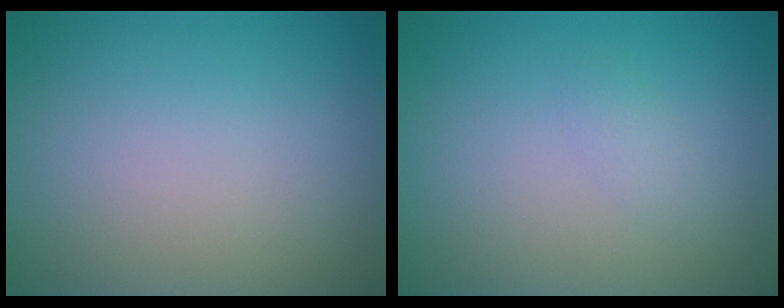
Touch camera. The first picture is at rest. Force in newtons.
{"total": 0.9, "press": 0.9, "slide": 0.1}